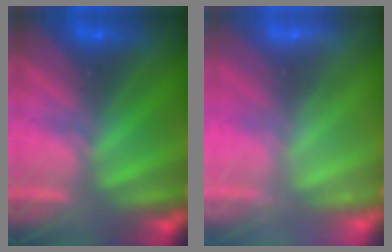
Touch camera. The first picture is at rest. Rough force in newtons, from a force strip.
{"total": 2.2}